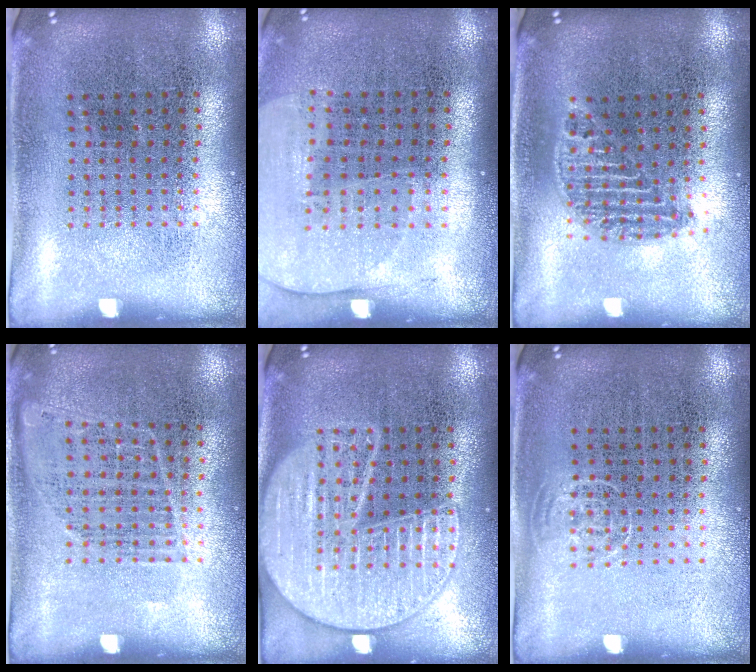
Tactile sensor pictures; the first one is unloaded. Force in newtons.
{"total": 1.4, "press": 1.3, "slide": 0.5}
{"total": 1.1, "press": 1.0, "slide": 0.4}
{"total": 0.9, "press": 0.9, "slide": 0.3}
{"total": 2.5, "press": 2.5, "slide": 0.2}
{"total": 0.7, "press": 0.5, "slide": 0.4}